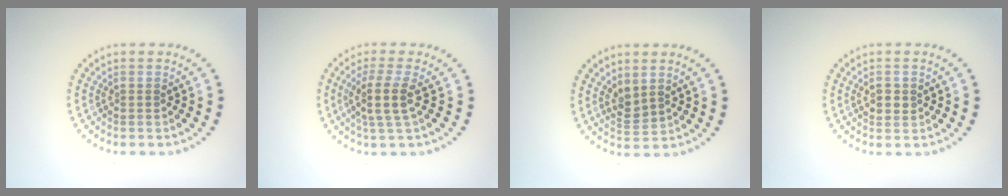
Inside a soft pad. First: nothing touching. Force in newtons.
{"total": 3.0, "press": 2.3, "slide": 1.8}
{"total": 1.7, "press": 1.5, "slide": 0.8}
{"total": 1.5, "press": 1.5, "slide": 0.4}